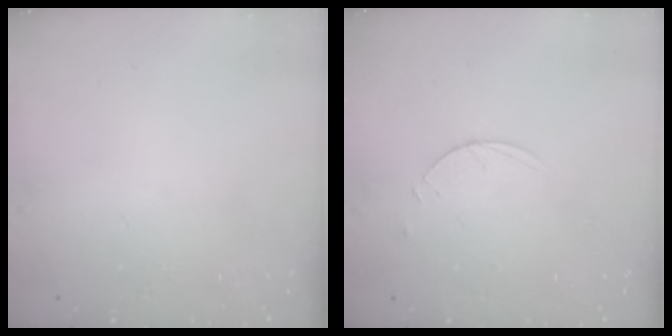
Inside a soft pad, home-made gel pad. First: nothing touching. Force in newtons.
{"total": 3.6, "press": 3.6, "slide": 0.5}